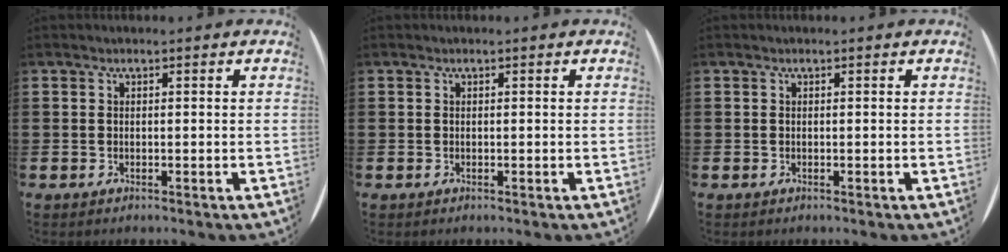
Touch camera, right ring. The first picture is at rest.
{"total": 0.0}
{"total": 0.0}